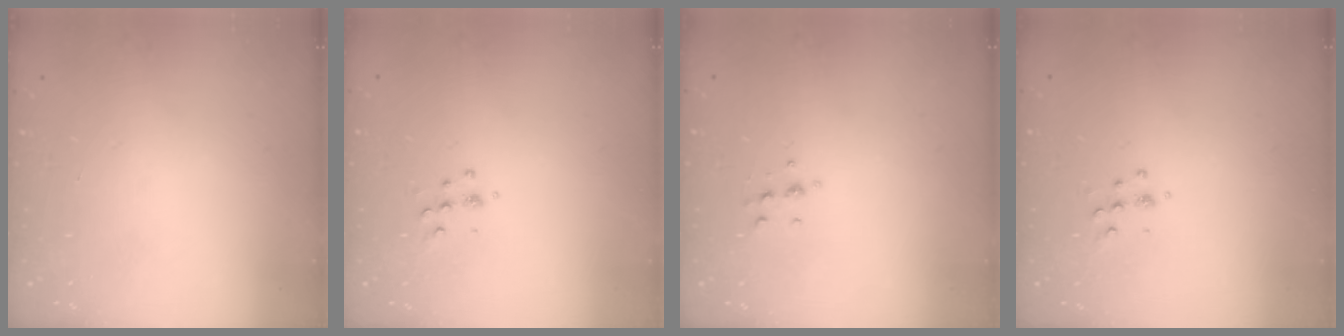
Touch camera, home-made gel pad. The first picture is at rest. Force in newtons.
{"total": 5.4, "press": 5.4, "slide": 0.6}
{"total": 5.8, "press": 5.8, "slide": 0.6}
{"total": 5.4, "press": 5.4, "slide": 0.6}